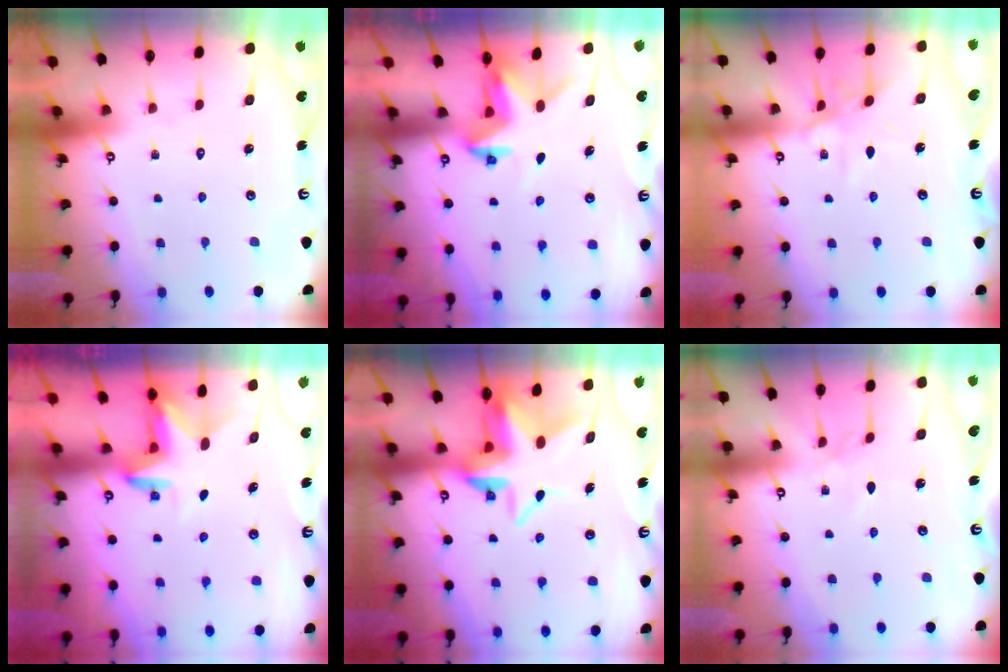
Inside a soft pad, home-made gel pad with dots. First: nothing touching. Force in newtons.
{"total": 3.4, "press": 3.4, "slide": 0.2}
{"total": 8.0, "press": 8.0, "slide": 0.7}
{"total": 3.3, "press": 3.3, "slide": 0.2}
{"total": 7.5, "press": 7.4, "slide": 1.2}
{"total": 4.4, "press": 4.3, "slide": 0.6}